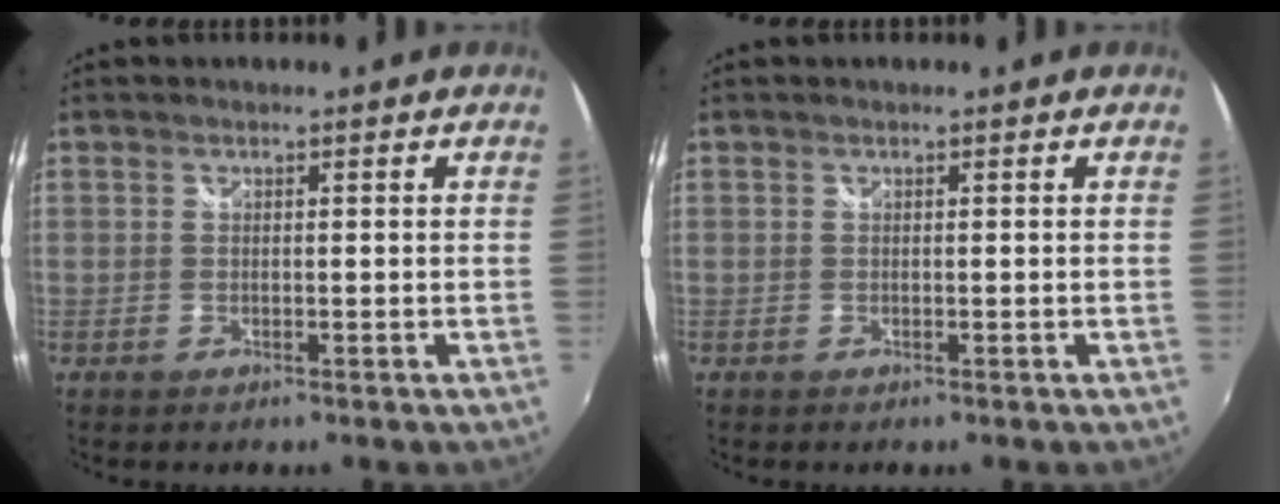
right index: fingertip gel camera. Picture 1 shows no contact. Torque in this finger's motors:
{"motor_torque": [0.00, 0.00, 0.00, 0.00]}